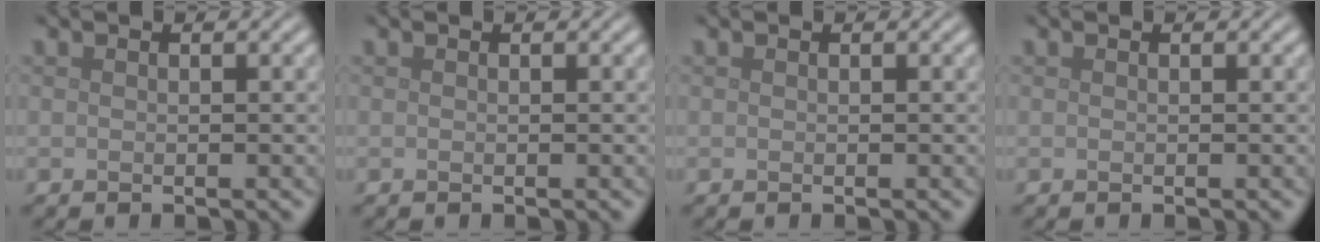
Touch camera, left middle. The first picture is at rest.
{"total": 0.0}
{"total": 0.0}
{"total": 0.0}